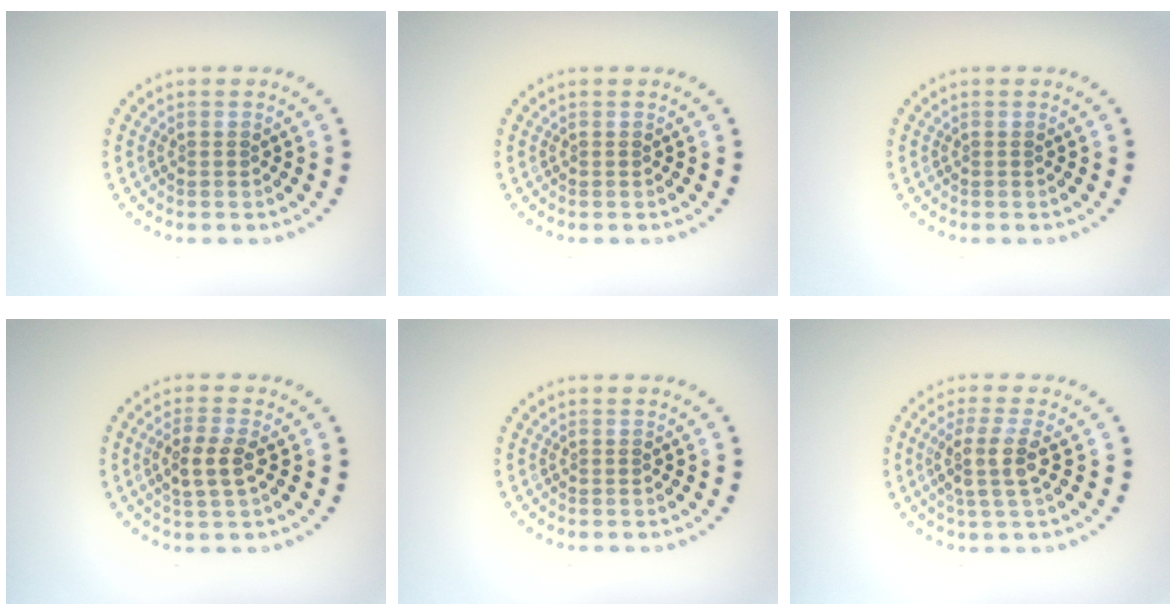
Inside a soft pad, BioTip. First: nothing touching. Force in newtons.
{"total": 0.0}
{"total": 0.0}
{"total": 2.7, "press": 2.5, "slide": 0.8}
{"total": 0.0}
{"total": 3.1, "press": 2.5, "slide": 2.0}